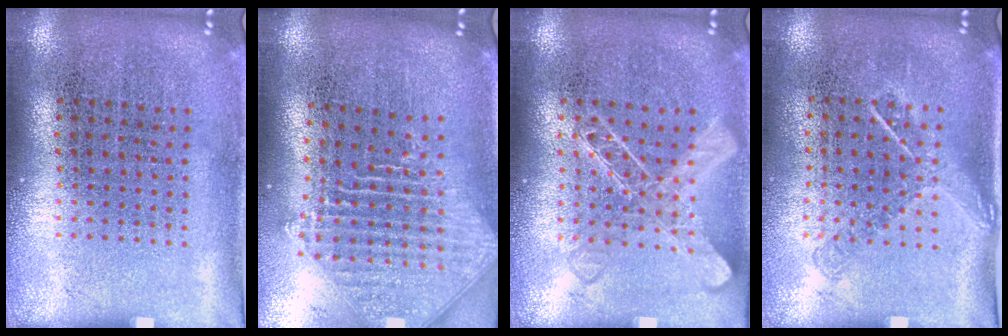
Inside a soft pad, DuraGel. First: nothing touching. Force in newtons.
{"total": 2.3, "press": 1.8, "slide": 1.5}
{"total": 2.3, "press": 2.3, "slide": 0.4}
{"total": 1.2, "press": 0.9, "slide": 0.9}